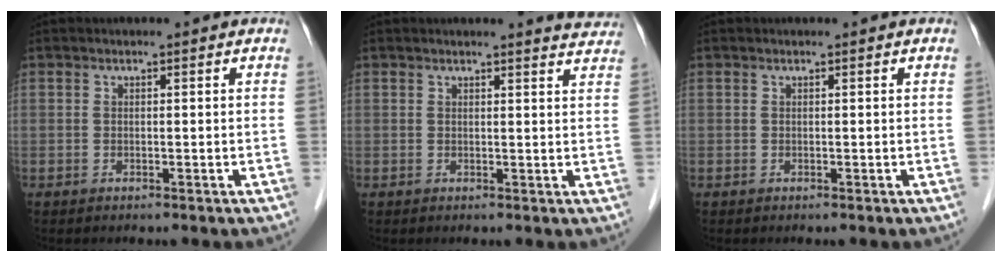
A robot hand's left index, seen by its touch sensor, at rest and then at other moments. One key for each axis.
{"total": 4.0, "fx": 4.0, "fy": 0.1, "fz": 0.5, "tx": -0.008, "ty": -0.022, "tz": 0.022}
{"total": 0.0}